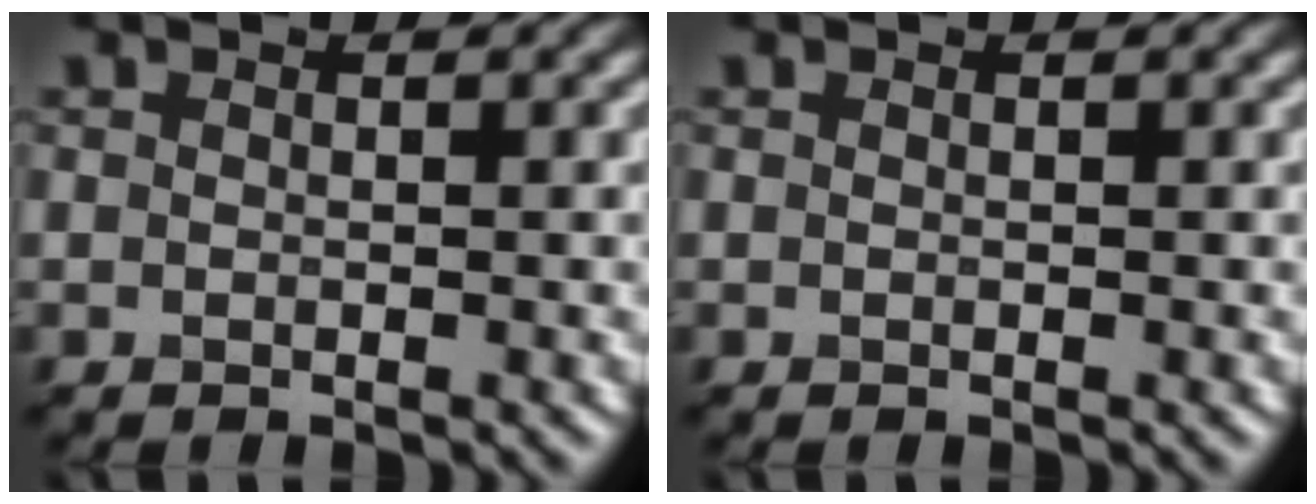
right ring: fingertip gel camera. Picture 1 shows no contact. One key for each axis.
{"total": 0.0}